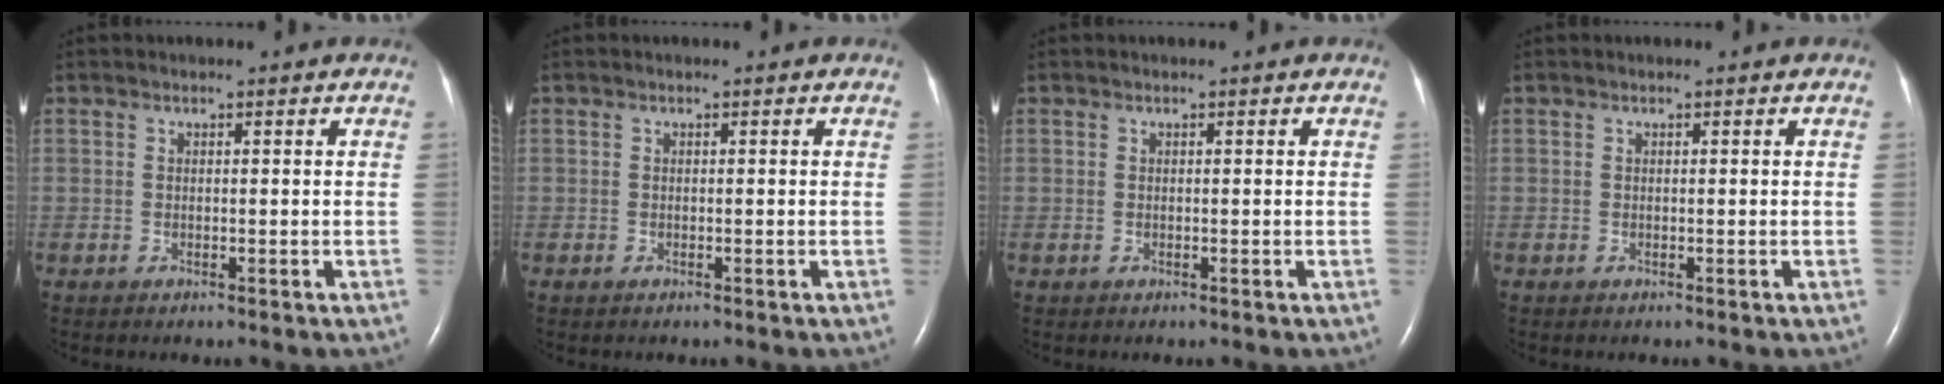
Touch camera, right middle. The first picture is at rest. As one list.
[{"total": 0.0}, {"total": 0.0}, {"total": 0.0}]